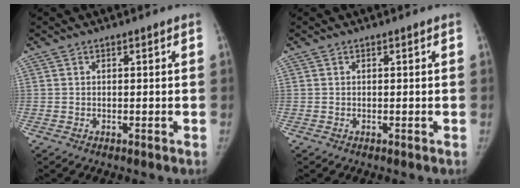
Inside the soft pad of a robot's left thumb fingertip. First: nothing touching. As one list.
[{"total": 0.0}]